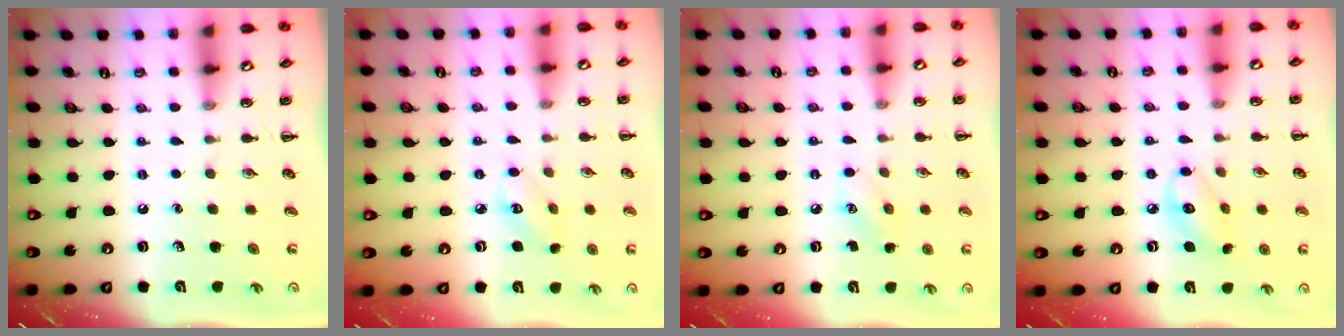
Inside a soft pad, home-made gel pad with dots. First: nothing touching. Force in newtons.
{"total": 3.2, "press": 3.1, "slide": 0.6}
{"total": 4.9, "press": 4.7, "slide": 1.4}
{"total": 6.9, "press": 6.9, "slide": 0.6}